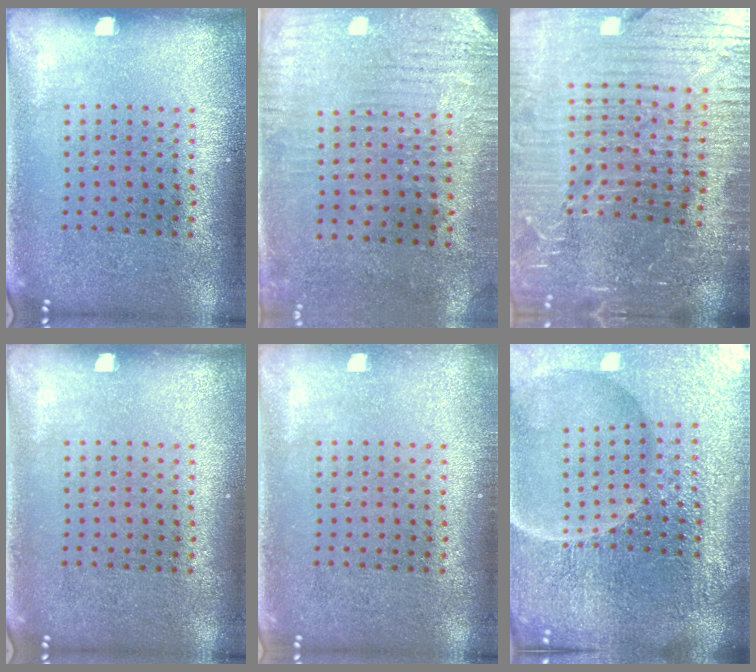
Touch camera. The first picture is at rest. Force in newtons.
{"total": 2.9, "press": 2.4, "slide": 1.7}
{"total": 7.0, "press": 6.1, "slide": 3.5}
{"total": 0.0}
{"total": 0.6, "press": 0.6, "slide": 0.1}
{"total": 5.7, "press": 5.4, "slide": 2.0}